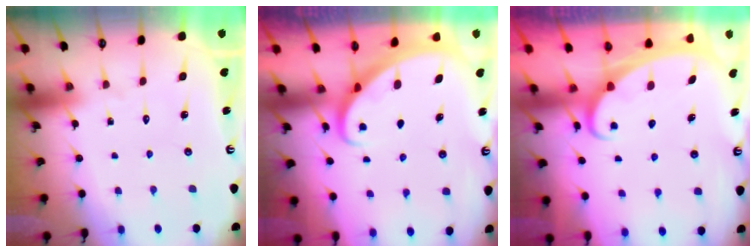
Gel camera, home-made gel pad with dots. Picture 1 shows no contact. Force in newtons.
{"total": 2.6, "press": 2.6, "slide": 0.3}
{"total": 2.4, "press": 2.3, "slide": 0.3}